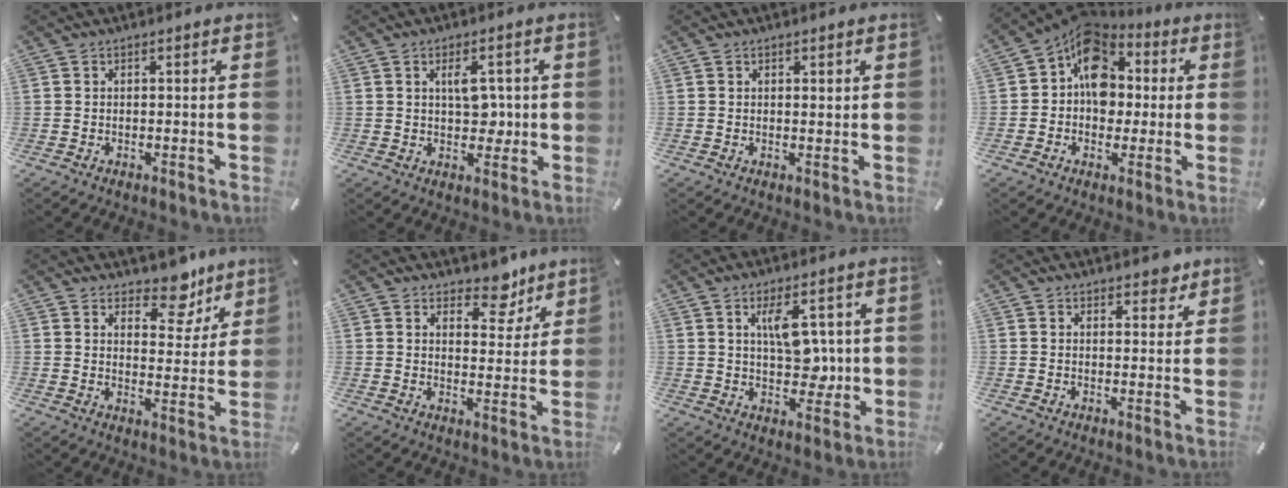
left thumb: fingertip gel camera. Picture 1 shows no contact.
{"total": 7.1, "force": [1.2, 4.3, 5.5], "torque": [-0.079, 0.000, 0.017]}
{"total": 0.9, "force": [0.5, 0.4, 0.7], "torque": [-0.014, 0.000, 0.010]}
{"total": 12.4, "force": [2.0, 10.2, 6.8], "torque": [-0.111, -0.008, 0.035]}
{"total": 9.6, "force": [7.6, 4.8, 3.4], "torque": [-0.026, -0.063, 0.128]}
{"total": 8.1, "force": [6.2, 4.4, 2.8], "torque": [-0.016, -0.048, 0.103]}
{"total": 10.3, "force": [2.4, 6.0, 8.0], "torque": [-0.110, -0.003, 0.040]}
{"total": 3.7, "force": [2.9, 1.9, 1.2], "torque": [-0.005, -0.014, 0.047]}